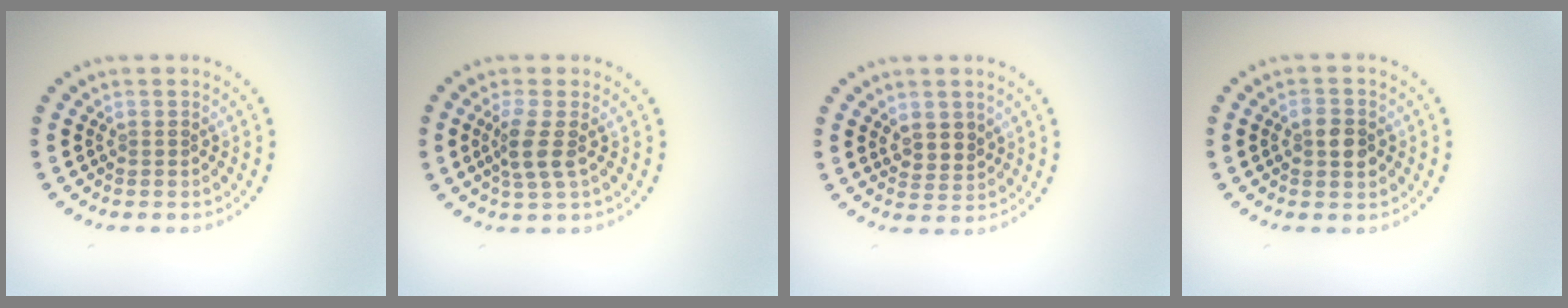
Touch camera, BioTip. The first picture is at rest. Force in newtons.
{"total": 2.5, "press": 1.9, "slide": 1.6}
{"total": 2.1, "press": 1.9, "slide": 0.9}
{"total": 2.6, "press": 2.6, "slide": 0.2}